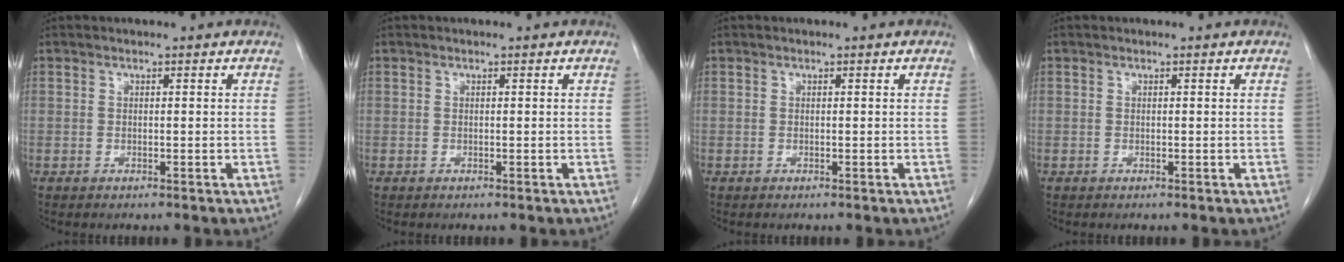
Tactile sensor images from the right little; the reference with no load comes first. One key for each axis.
{"total": 0.0}
{"total": 0.0}
{"total": 0.0}